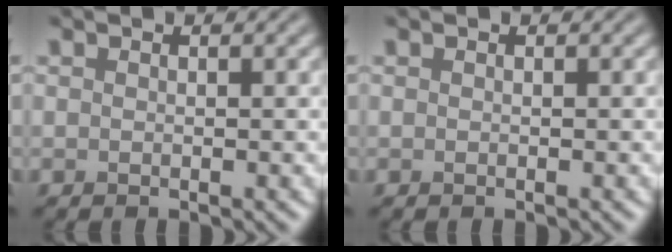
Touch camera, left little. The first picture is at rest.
{"total": 0.0}